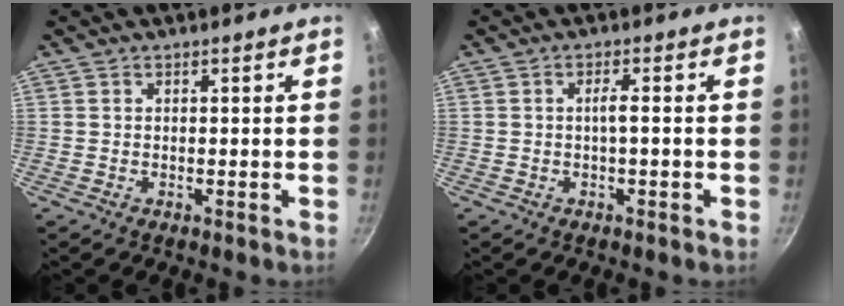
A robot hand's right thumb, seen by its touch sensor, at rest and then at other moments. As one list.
[{"total": 2.2, "force": [-0.5, 0.1, 2.1], "torque": [-0.044, 0.005, -0.009]}]